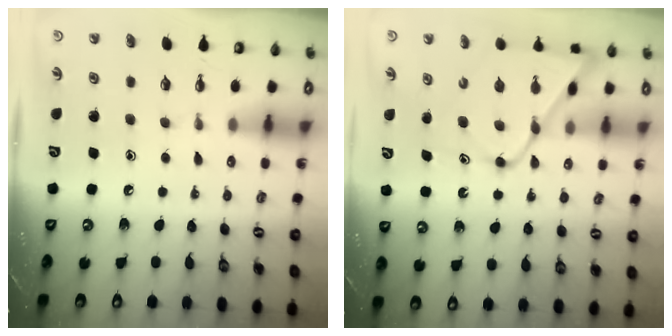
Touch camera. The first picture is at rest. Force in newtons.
{"total": 13.9, "press": 13.9, "slide": 1.1}